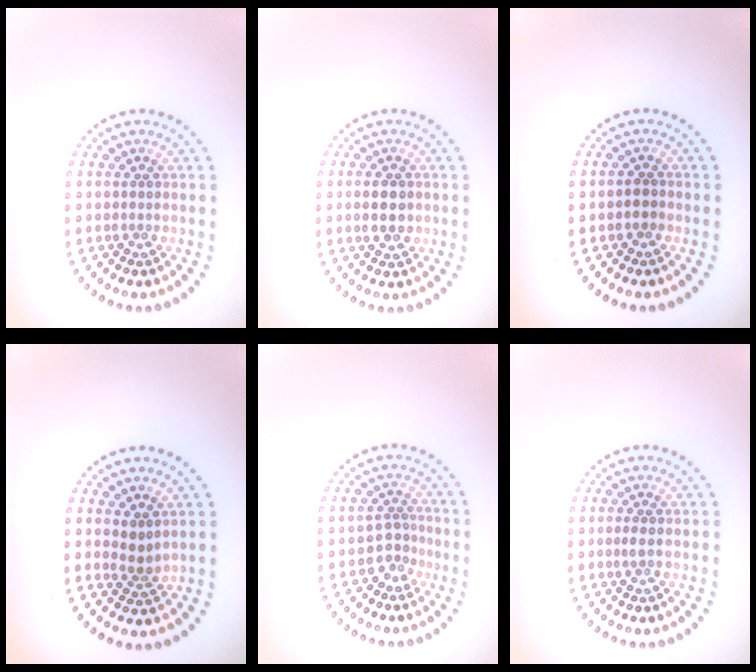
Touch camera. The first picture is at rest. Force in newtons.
{"total": 2.6, "press": 2.6, "slide": 0.1}
{"total": 1.2, "press": 1.0, "slide": 0.6}
{"total": 1.7, "press": 1.3, "slide": 1.0}
{"total": 1.9, "press": 1.3, "slide": 1.4}
{"total": 0.6, "press": 0.5, "slide": 0.2}